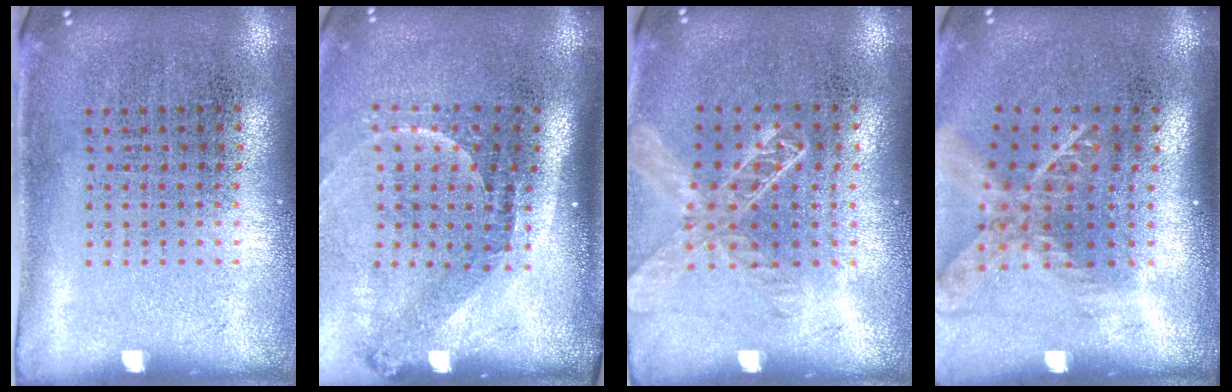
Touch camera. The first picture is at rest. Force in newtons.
{"total": 2.2, "press": 1.5, "slide": 1.6}
{"total": 1.4, "press": 1.3, "slide": 0.5}
{"total": 1.8, "press": 1.3, "slide": 1.2}